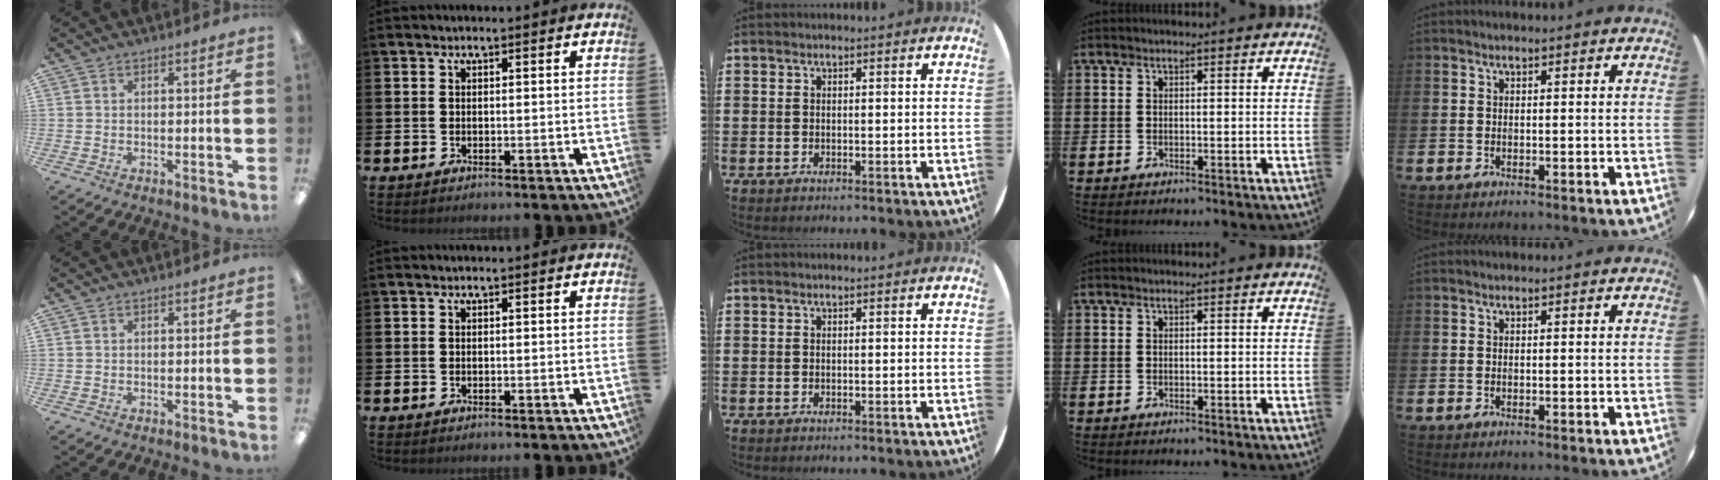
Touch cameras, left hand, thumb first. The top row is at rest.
{}